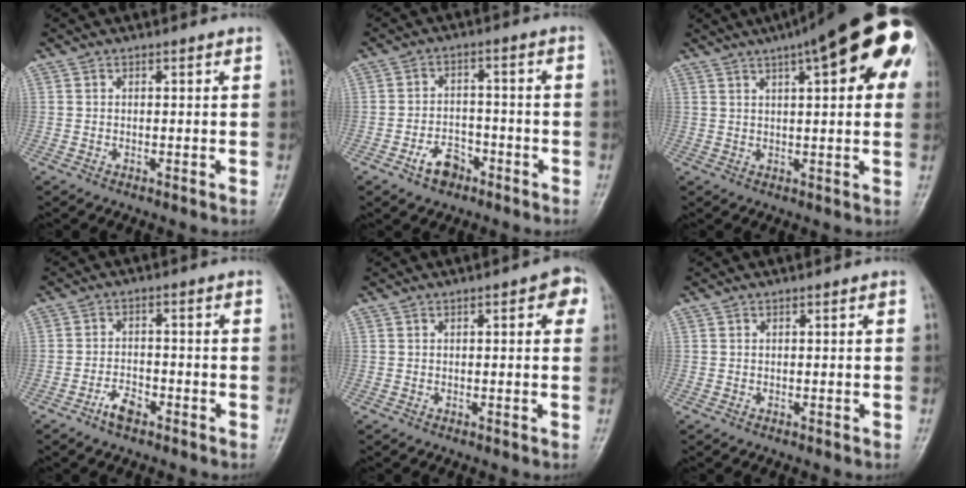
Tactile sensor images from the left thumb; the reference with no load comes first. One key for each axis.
{"total": 5.7, "fx": -3.5, "fy": 3.6, "fz": 2.8, "tx": -0.031, "ty": 0.029, "tz": -0.058}
{"total": 21.8, "fx": 9.9, "fy": 6.1, "fz": 18.4, "tx": -0.249, "ty": 0.029, "tz": 0.130}
{"total": 4.0, "fx": -2.7, "fy": 1.8, "fz": 2.3, "tx": -0.040, "ty": 0.019, "tz": -0.051}
{"total": 3.8, "fx": 1.1, "fy": 1.6, "fz": 3.2, "tx": -0.026, "ty": 0.005, "tz": 0.005}
{"total": 0.0}